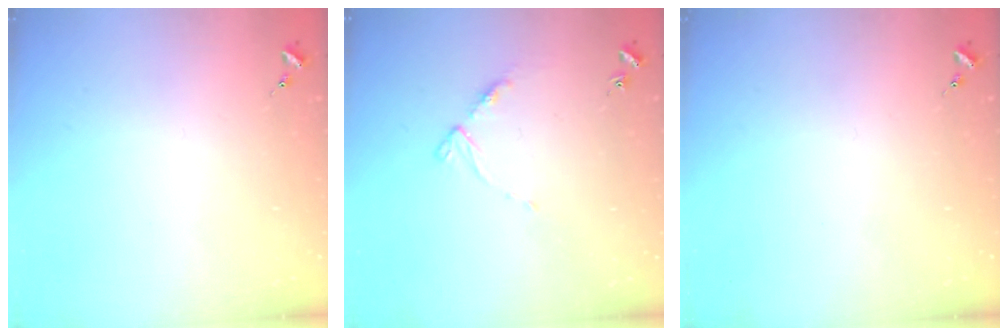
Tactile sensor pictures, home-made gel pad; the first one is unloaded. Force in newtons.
{"total": 5.2, "press": 5.1, "slide": 0.7}
{"total": 0.0}